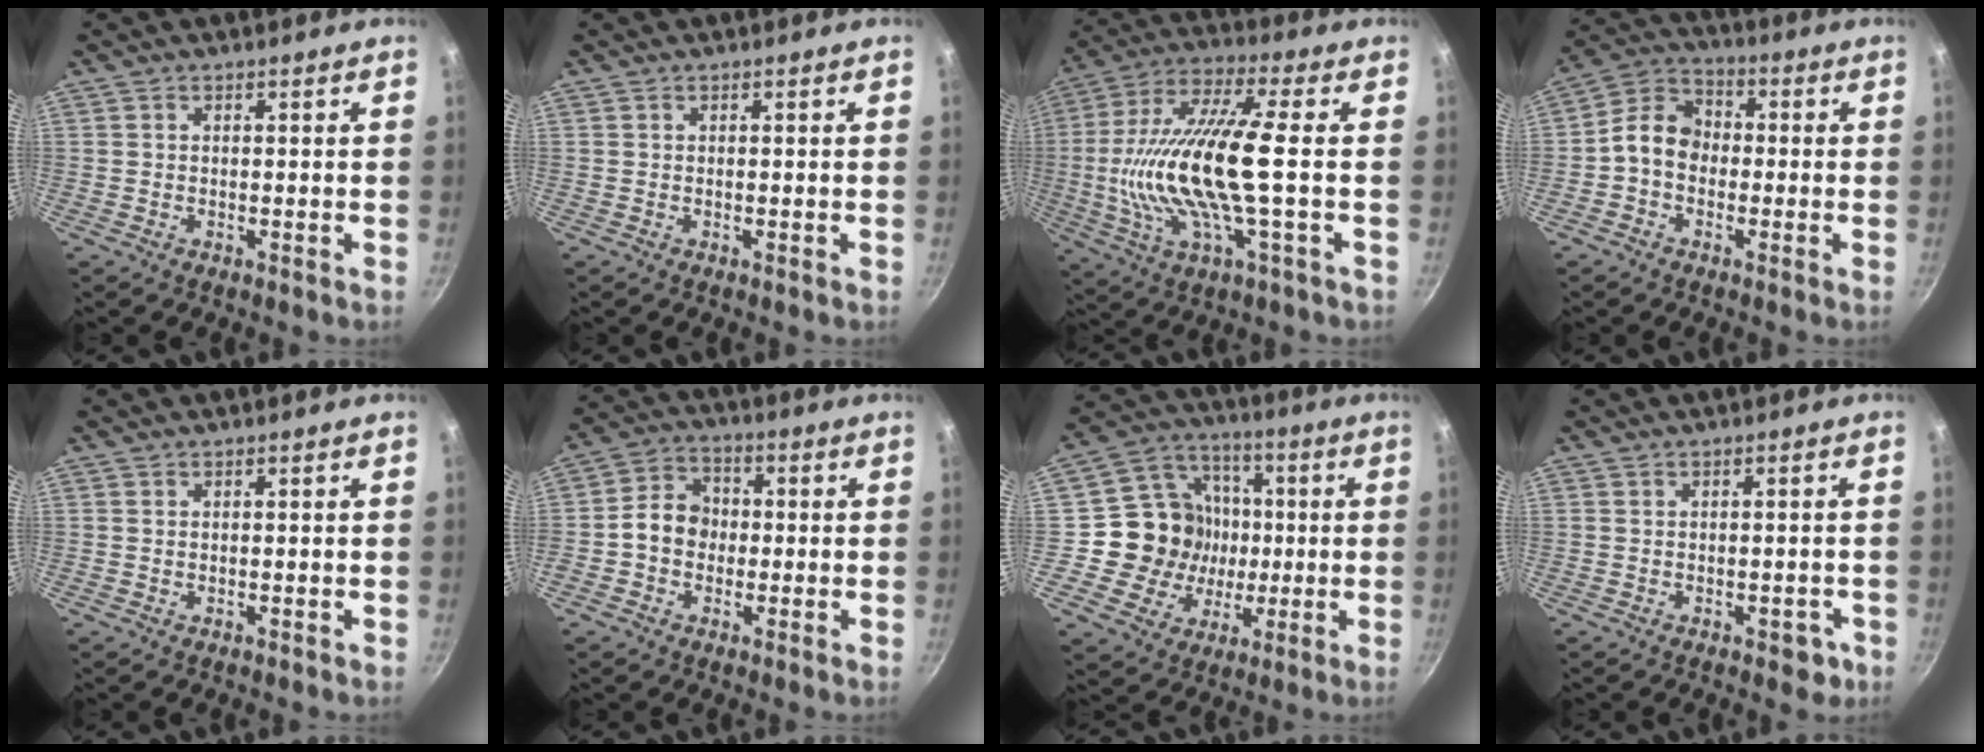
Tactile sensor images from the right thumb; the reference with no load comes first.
{"total": 0.0}
{"total": 21.7, "force": [-1.6, 6.5, 20.7], "torque": [-0.416, 0.023, -0.040]}
{"total": 8.0, "force": [-1.3, 6.2, 4.8], "torque": [-0.063, 0.031, -0.047]}
{"total": 0.0}
{"total": 7.5, "force": [-0.8, 6.3, 4.1], "torque": [-0.039, 0.023, -0.031]}
{"total": 15.9, "force": [-0.7, 14.9, 5.5], "torque": [-0.057, 0.027, -0.015]}
{"total": 3.5, "force": [-1.5, 1.9, 2.5], "torque": [-0.014, 0.013, -0.010]}